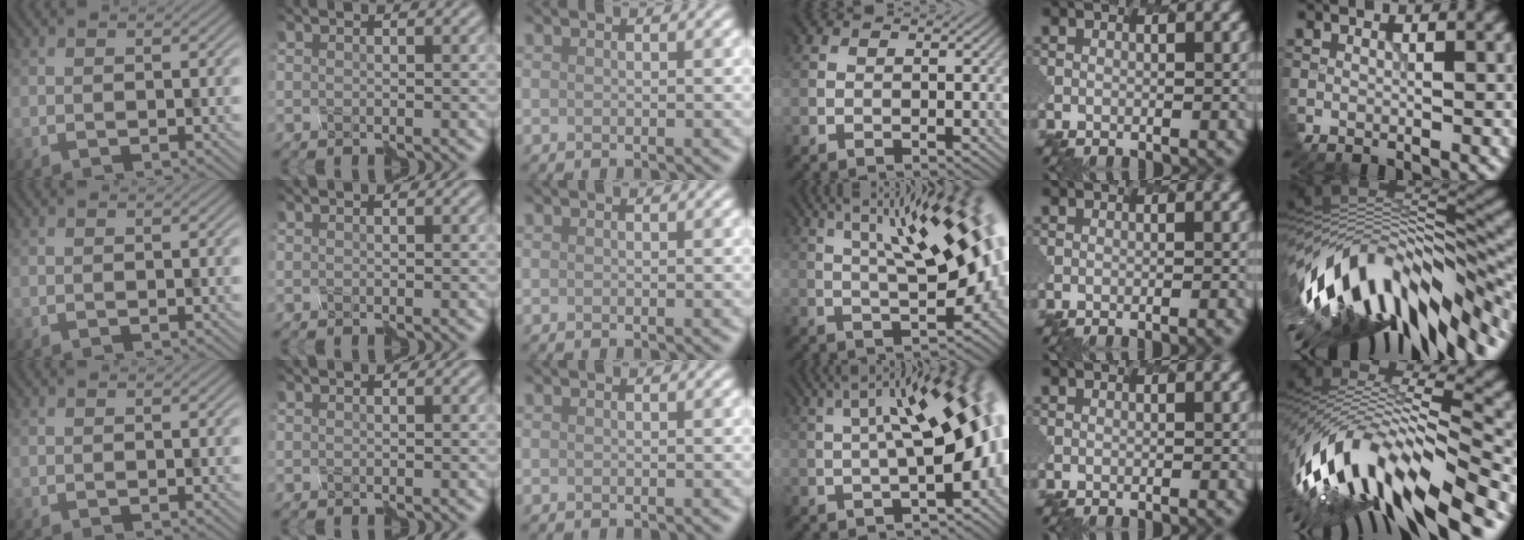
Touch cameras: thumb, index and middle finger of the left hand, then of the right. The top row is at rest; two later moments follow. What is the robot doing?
{"motion": "disassemble", "object": "spray bottle"}